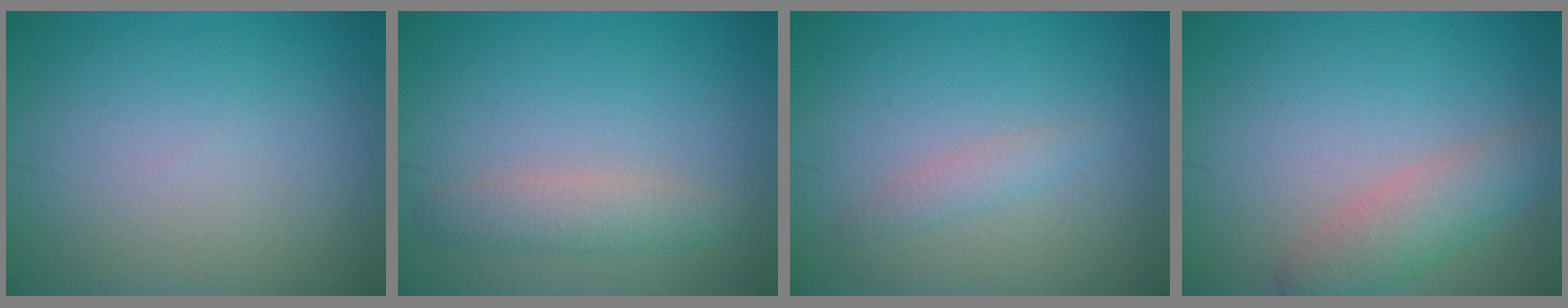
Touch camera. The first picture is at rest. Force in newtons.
{"total": 2.5, "press": 2.5, "slide": 0.1}
{"total": 1.3, "press": 1.3, "slide": 0.0}
{"total": 3.5, "press": 3.5, "slide": 0.3}